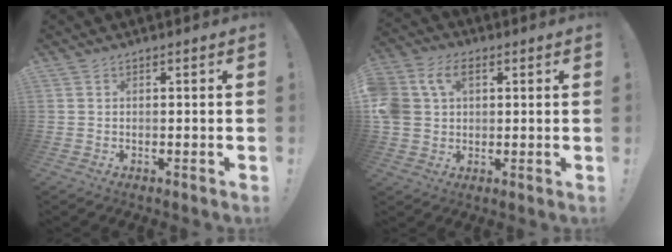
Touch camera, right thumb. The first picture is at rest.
{"total": 10.8, "force": [3.6, 7.8, 6.6], "torque": [-0.144, -0.002, 0.069]}